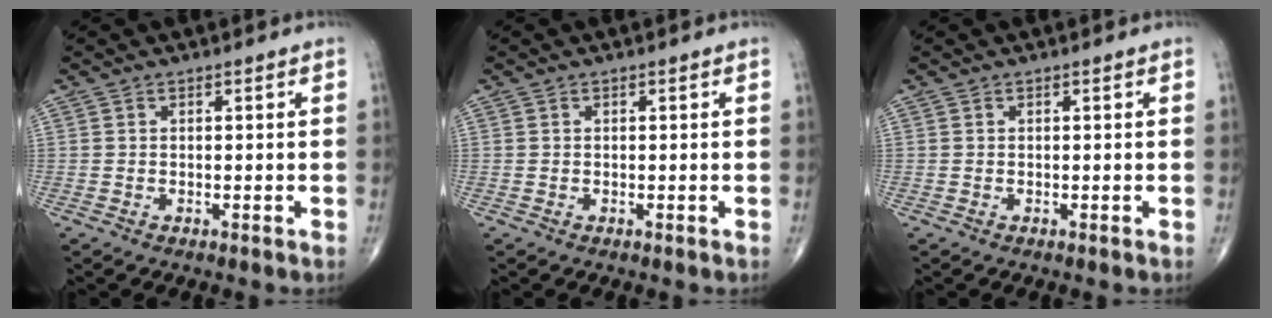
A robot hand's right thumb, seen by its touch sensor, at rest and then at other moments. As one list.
[{"total": 0.0}, {"total": 0.0}]